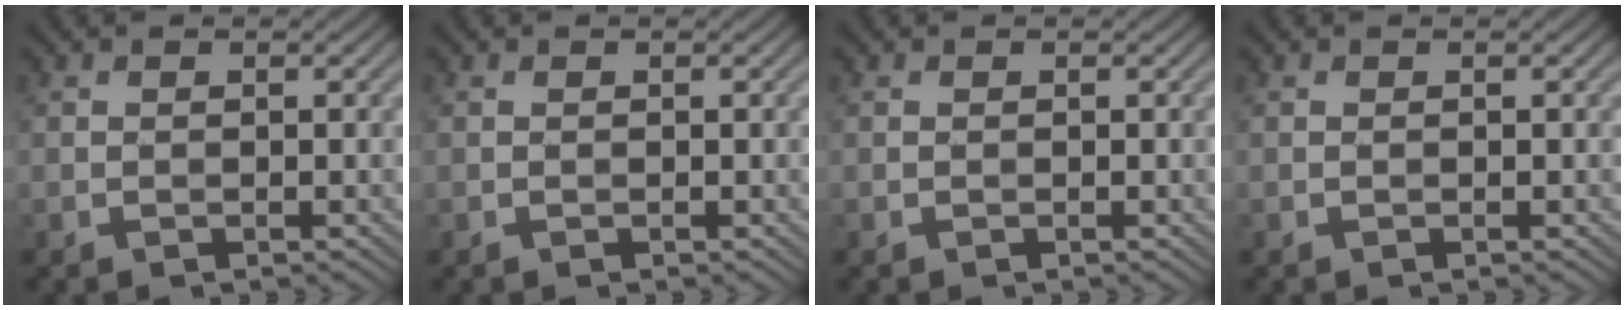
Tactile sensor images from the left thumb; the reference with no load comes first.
{"total": 0.0}
{"total": 0.0}
{"total": 0.0}